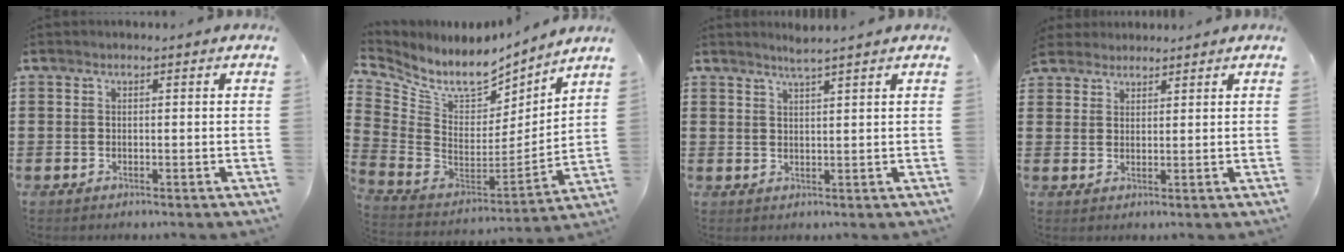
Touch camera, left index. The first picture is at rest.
{"total": 7.9, "force": [6.4, 3.1, 3.4], "torque": [-0.086, -0.061, 0.111]}
{"total": 2.5, "force": [2.2, -0.4, 1.0], "torque": [-0.023, -0.001, 0.041]}
{"total": 2.7, "force": [2.5, 0.7, -0.4], "torque": [-0.001, 0.001, 0.050]}